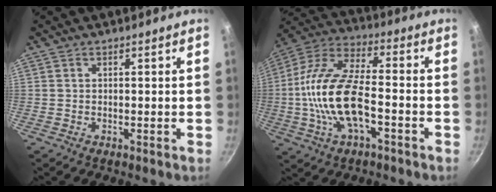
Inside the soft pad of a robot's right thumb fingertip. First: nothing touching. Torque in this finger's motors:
{"motor_torque": [0.02, 0.69, 1.78, -1.00, 0.68]}